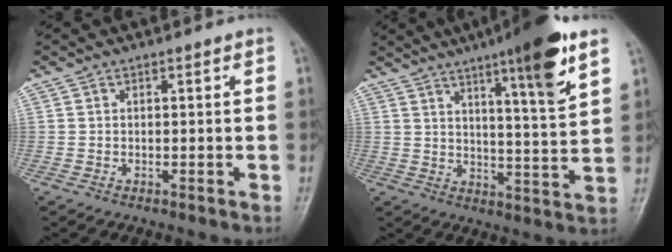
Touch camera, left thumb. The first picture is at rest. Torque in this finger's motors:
{"motor_torque": [1.10, 0.20, 1.43, -1.06, 0.30]}